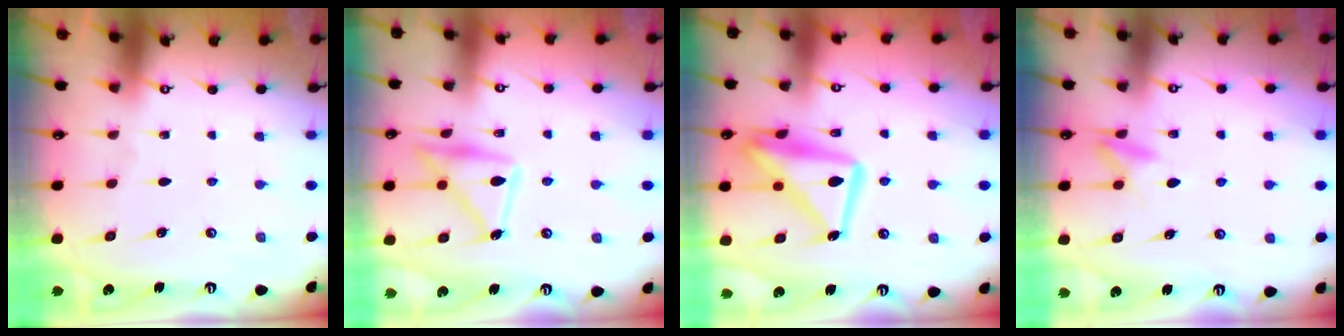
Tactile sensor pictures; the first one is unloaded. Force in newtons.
{"total": 15.4, "press": 15.4, "slide": 0.7}
{"total": 15.8, "press": 15.8, "slide": 1.5}
{"total": 8.6, "press": 8.5, "slide": 1.1}